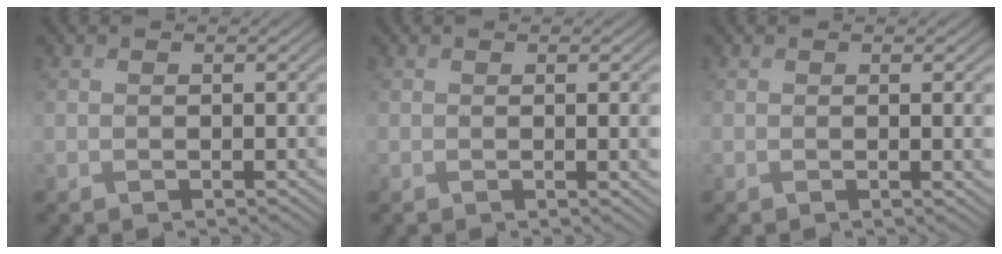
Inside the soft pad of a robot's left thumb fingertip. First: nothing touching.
{"total": 3.1, "force": [0.0, 0.7, 3.1], "torque": [-0.044, 0.005, -0.001]}
{"total": 2.7, "force": [0.0, 0.5, 2.7], "torque": [-0.038, 0.005, -0.001]}